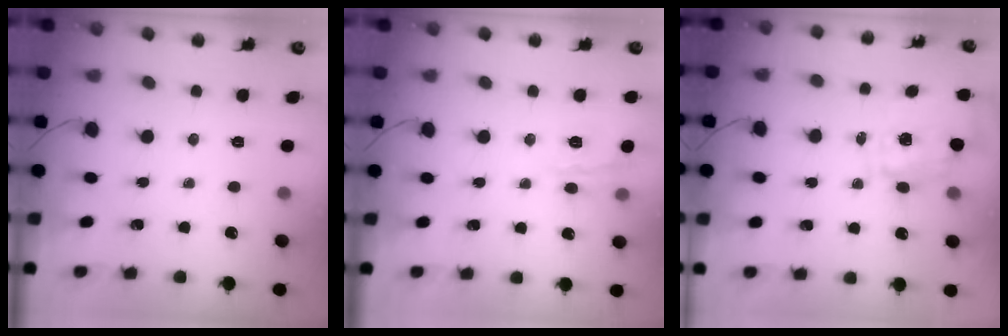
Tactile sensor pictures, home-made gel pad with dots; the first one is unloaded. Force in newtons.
{"total": 8.9, "press": 8.9, "slide": 0.6}
{"total": 1.5, "press": 1.5, "slide": 0.5}